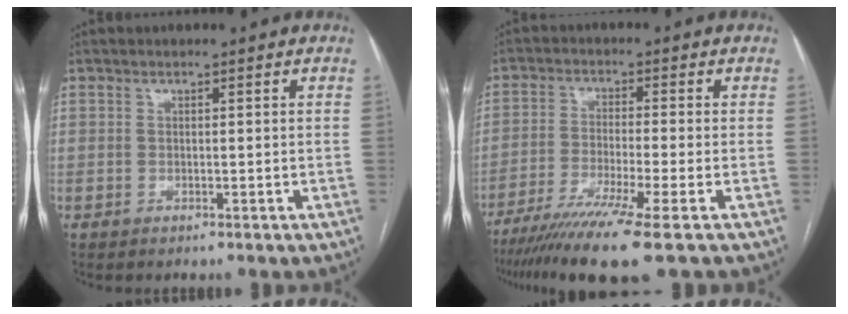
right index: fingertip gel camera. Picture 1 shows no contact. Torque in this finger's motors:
{"motor_torque": [1.34, -0.80, 0.64, 0.18]}